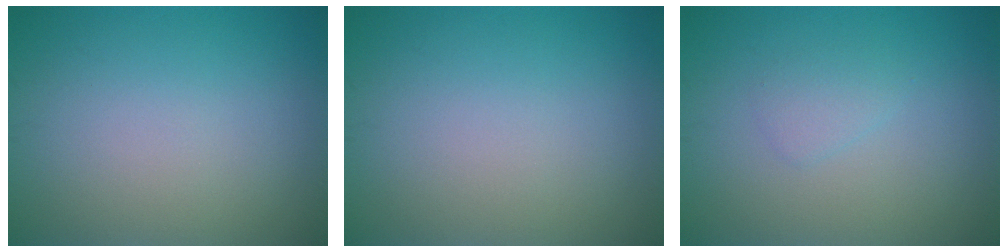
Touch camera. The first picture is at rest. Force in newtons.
{"total": 0.0}
{"total": 1.1, "press": 1.1, "slide": 0.1}